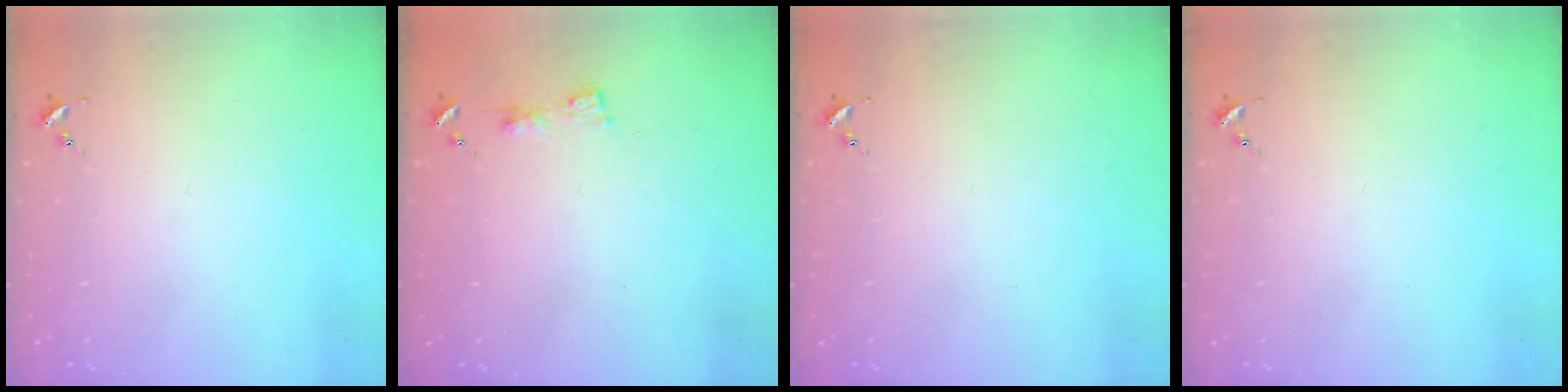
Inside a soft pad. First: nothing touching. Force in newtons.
{"total": 2.9, "press": 2.8, "slide": 0.3}
{"total": 0.0}
{"total": 0.0}